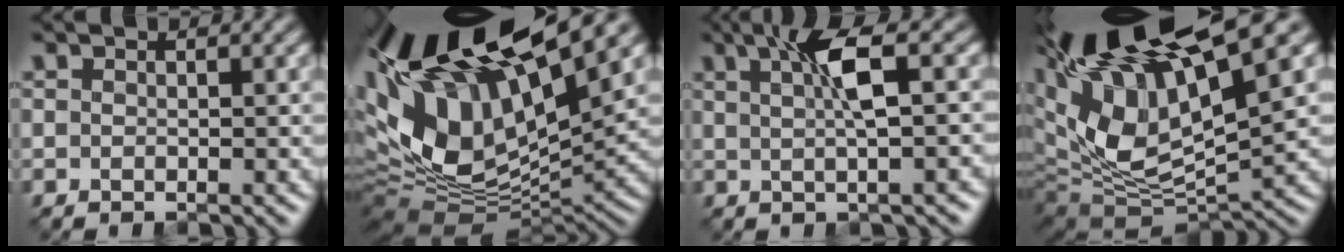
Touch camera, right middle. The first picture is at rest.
{"total": 15.7, "force": [6.1, 7.1, 12.6], "torque": [-0.246, 0.014, 0.113]}
{"total": 5.0, "force": [1.4, 1.1, 4.6], "torque": [-0.078, 0.011, 0.024]}
{"total": 15.6, "force": [6.1, 6.6, 12.8], "torque": [-0.234, 0.009, 0.119]}